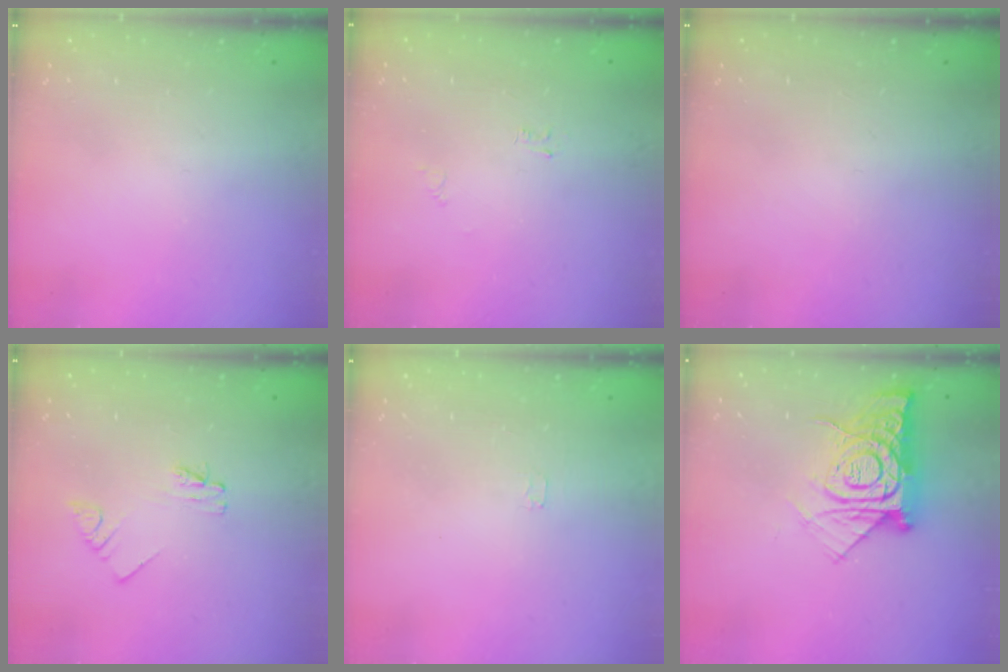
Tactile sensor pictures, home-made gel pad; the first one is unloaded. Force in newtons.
{"total": 2.5, "press": 2.5, "slide": 0.3}
{"total": 0.0}
{"total": 2.9, "press": 2.9, "slide": 0.3}
{"total": 2.4, "press": 2.4, "slide": 0.4}
{"total": 14.7, "press": 14.6, "slide": 1.5}